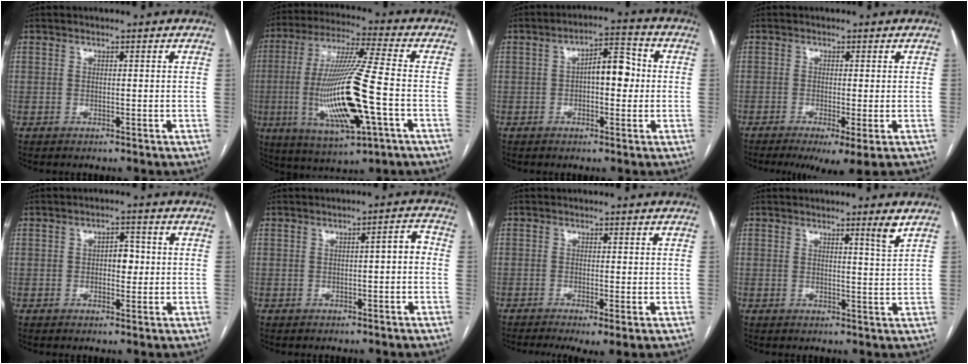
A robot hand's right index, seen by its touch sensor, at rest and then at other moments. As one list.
[{"total": 18.9, "force": [-3.9, 1.7, 18.4], "torque": [-0.377, -0.015, -0.066]}, {"total": 6.6, "force": [0.1, 2.8, 5.9], "torque": [-0.088, 0.027, -0.001]}, {"total": 5.6, "force": [-3.2, 0.5, 4.6], "torque": [-0.063, -0.015, -0.049]}, {"total": 3.2, "force": [0.0, 1.9, 2.6], "torque": [-0.036, 0.010, 0.003]}, {"total": 2.9, "force": [-0.4, 0.7, 2.8], "torque": [-0.034, 0.016, -0.006]}, {"total": 4.6, "force": [-2.7, 0.7, 3.7], "torque": [-0.055, -0.014, -0.044]}, {"total": 2.6, "force": [1.8, -0.7, 1.8], "torque": [-0.029, -0.013, 0.029]}]